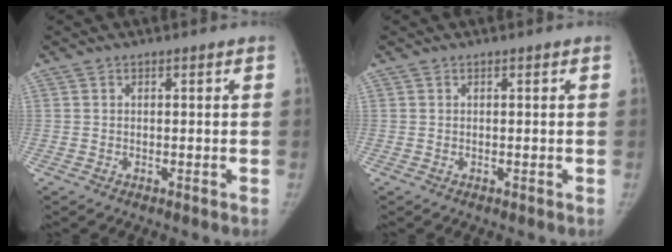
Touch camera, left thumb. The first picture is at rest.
{"total": 0.0}